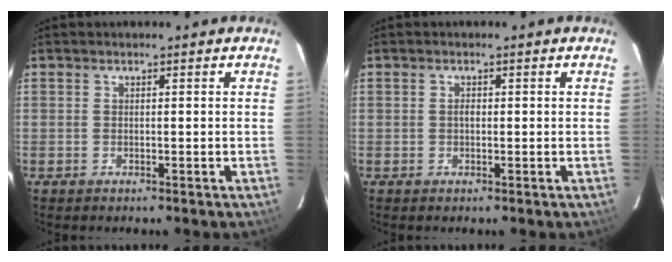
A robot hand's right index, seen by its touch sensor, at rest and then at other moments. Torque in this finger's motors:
{"motor_torque": [0.16, -0.09, 0.18, 0.03]}